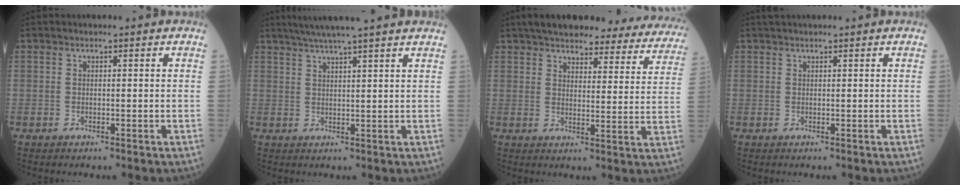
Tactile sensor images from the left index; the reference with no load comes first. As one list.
[{"total": 9.5, "force": [7.9, -1.1, 5.2], "torque": [-0.082, 0.026, 0.104]}, {"total": 26.8, "force": [23.6, 6.9, 10.6], "torque": [-0.146, -0.019, 0.270]}, {"total": 1.1, "force": [0.9, -0.1, 0.5], "torque": [-0.008, 0.015, 0.023]}]